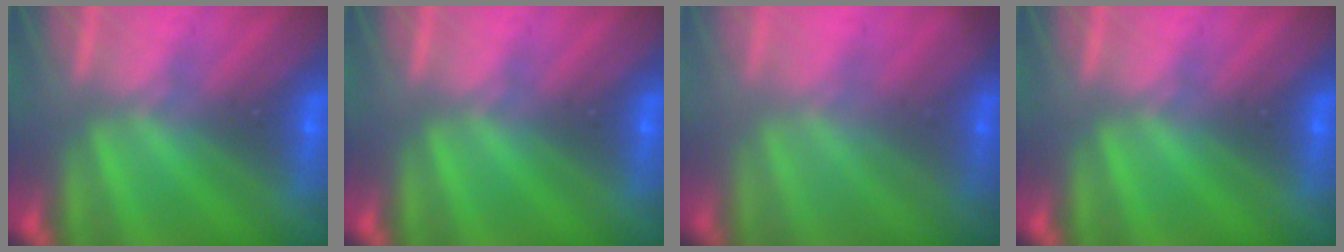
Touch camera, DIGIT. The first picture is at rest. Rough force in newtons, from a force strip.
{"total": 0.0}
{"total": 1.1}
{"total": 0.0}